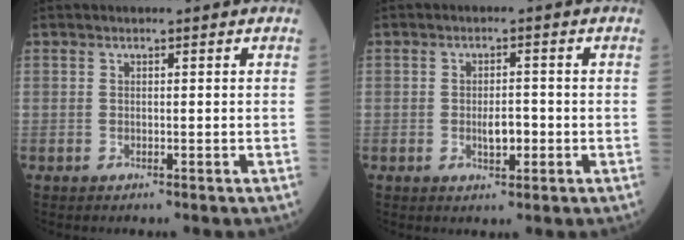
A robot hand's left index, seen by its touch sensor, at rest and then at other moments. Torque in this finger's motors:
{"motor_torque": [0.52, -0.27, 0.07, 0.05]}